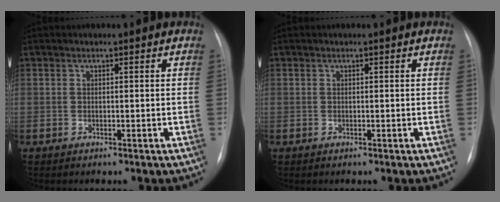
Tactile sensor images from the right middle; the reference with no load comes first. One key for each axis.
{"total": 0.0}